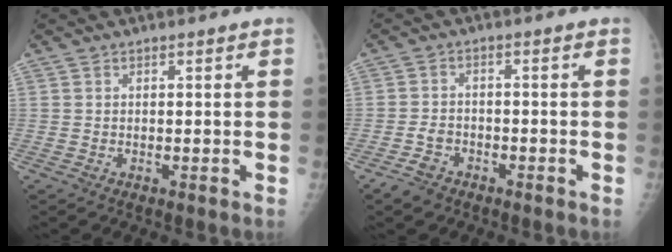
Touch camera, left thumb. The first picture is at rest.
{"total": 4.1, "force": [-2.8, 2.6, 1.4], "torque": [-0.026, 0.015, -0.047]}